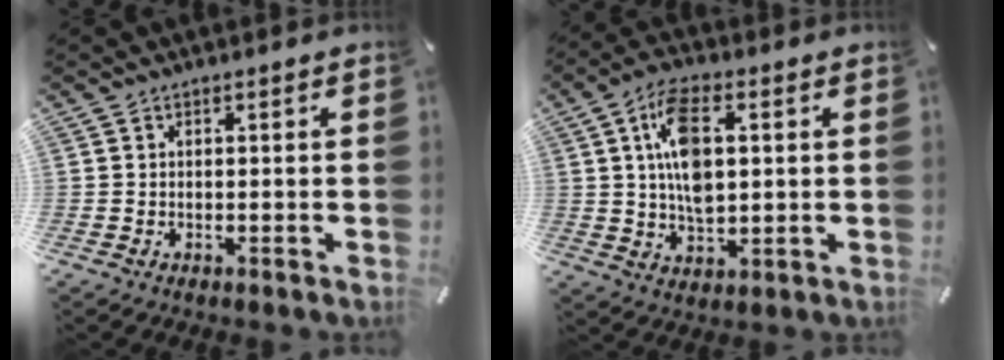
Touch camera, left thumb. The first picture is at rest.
{"total": 11.5, "force": [2.2, 6.2, 9.4], "torque": [-0.178, 0.000, 0.034]}